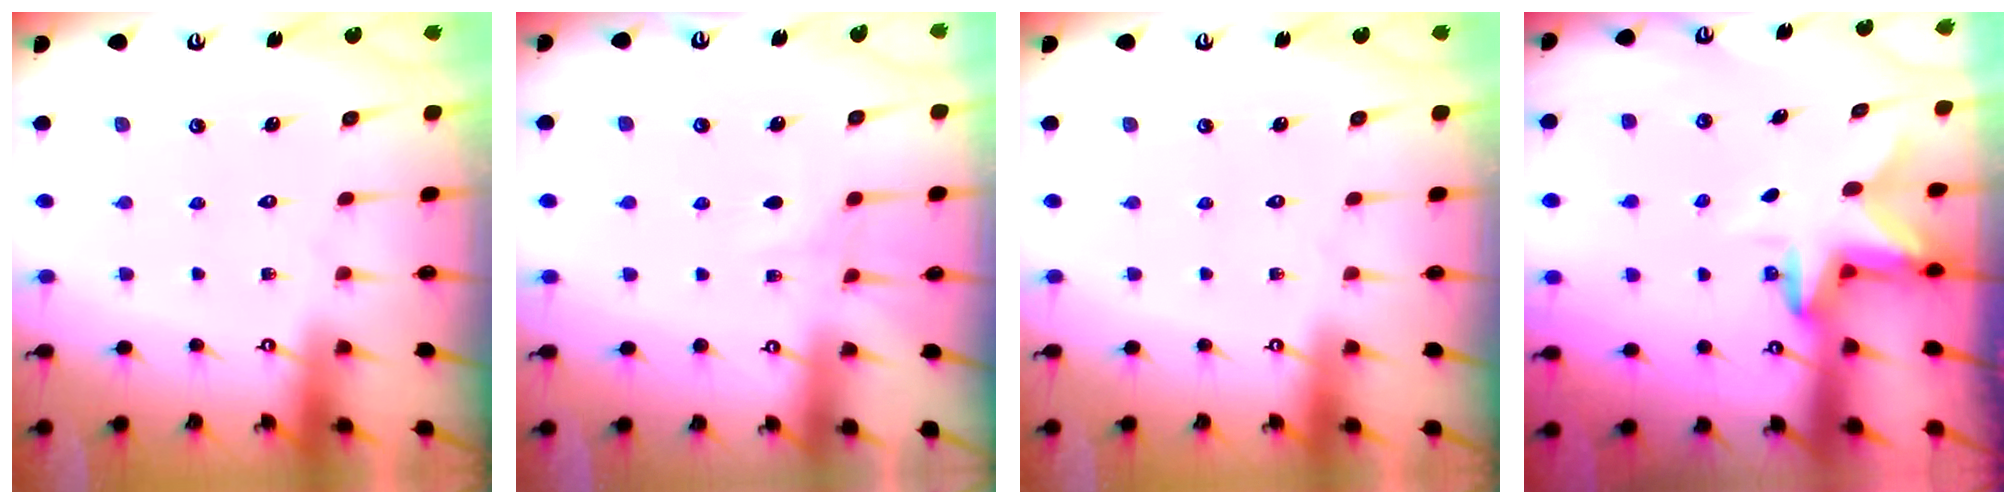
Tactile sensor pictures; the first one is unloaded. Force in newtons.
{"total": 4.3, "press": 4.3, "slide": 0.5}
{"total": 0.0}
{"total": 2.7, "press": 2.6, "slide": 0.5}